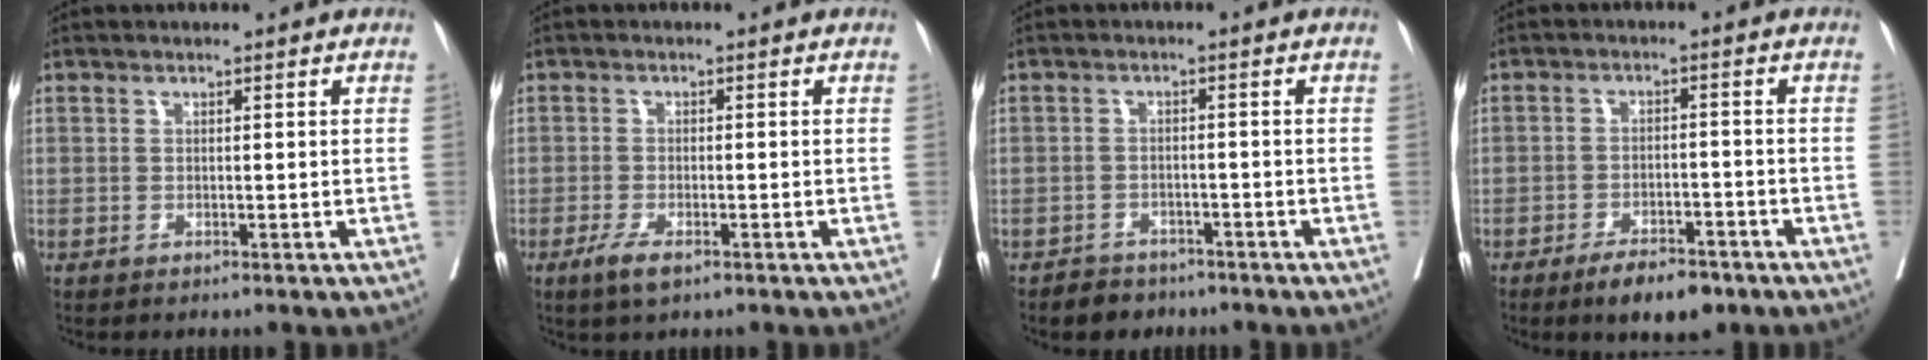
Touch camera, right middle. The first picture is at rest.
{"total": 3.2, "force": [-1.9, 0.7, 2.5], "torque": [-0.054, -0.006, -0.035]}
{"total": 3.8, "force": [-3.3, 1.7, 0.9], "torque": [-0.025, -0.002, -0.051]}
{"total": 6.6, "force": [-4.8, 2.2, 4.0], "torque": [-0.066, -0.003, -0.073]}